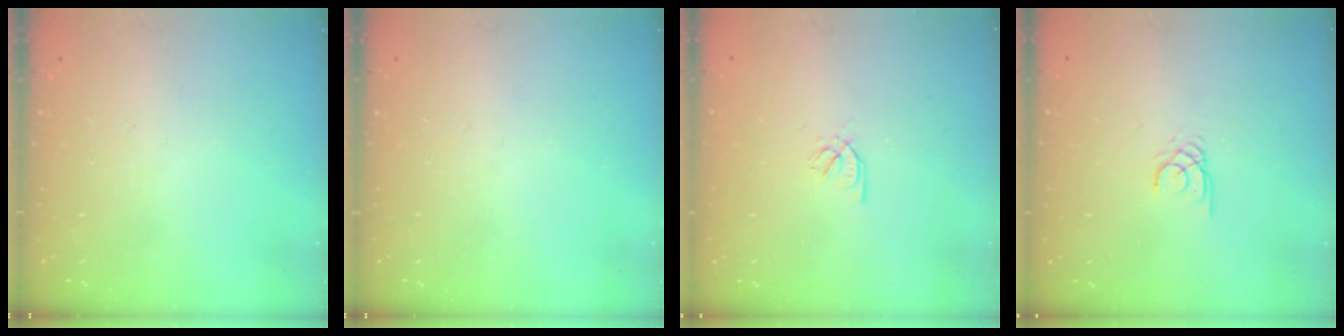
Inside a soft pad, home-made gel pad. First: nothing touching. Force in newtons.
{"total": 0.0}
{"total": 2.2, "press": 2.1, "slide": 0.6}
{"total": 1.7, "press": 1.7, "slide": 0.2}